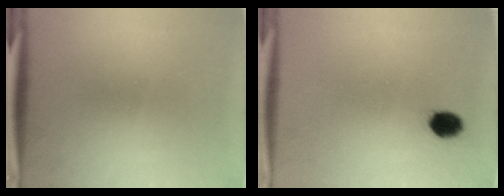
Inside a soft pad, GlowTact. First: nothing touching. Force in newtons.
{"total": 3.7}